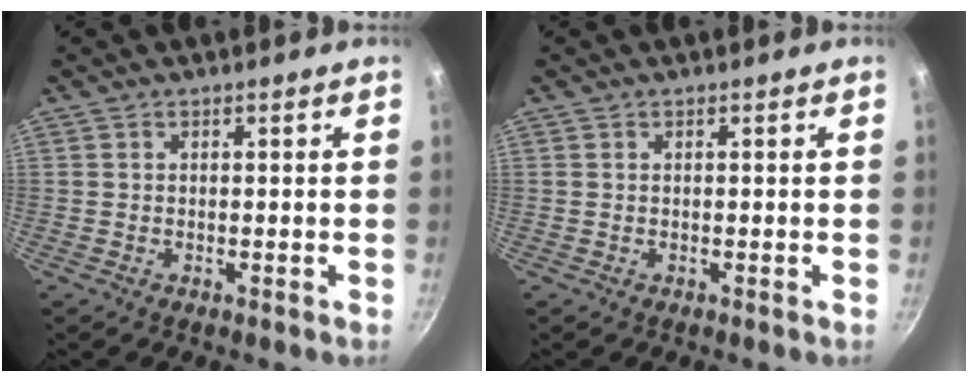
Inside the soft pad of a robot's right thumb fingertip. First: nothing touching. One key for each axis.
{"total": 0.0}